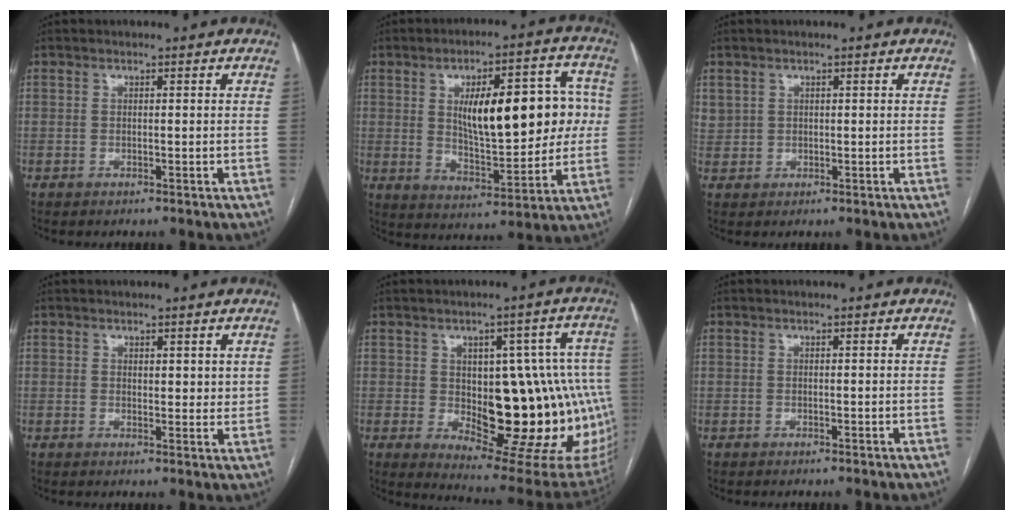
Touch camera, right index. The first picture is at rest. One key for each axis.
{"total": 17.8, "fx": 2.6, "fy": 6.6, "fz": 16.3, "tx": -0.235, "ty": 0.031, "tz": 0.049}
{"total": 2.2, "fx": 1.2, "fy": 1.8, "fz": 0.2, "tx": 0.007, "ty": 0.007, "tz": 0.021}
{"total": 2.6, "fx": 1.4, "fy": 1.3, "fz": 1.8, "tx": -0.018, "ty": -0.010, "tz": 0.022}
{"total": 23.8, "fx": -2.0, "fy": 9.8, "fz": 21.5, "tx": -0.201, "ty": 0.024, "tz": 0.000}
{"total": 0.0}